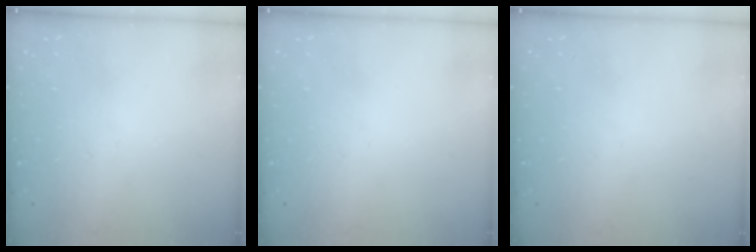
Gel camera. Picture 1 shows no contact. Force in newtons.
{"total": 0.0}
{"total": 0.0}